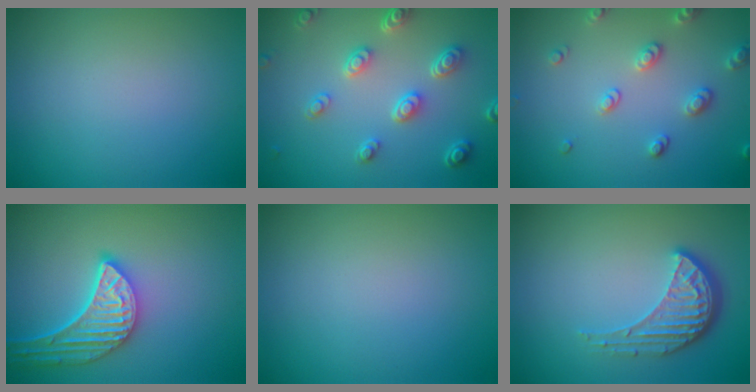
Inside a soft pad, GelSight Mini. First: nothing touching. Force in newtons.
{"total": 4.6, "press": 3.4, "slide": 3.0}
{"total": 2.7, "press": 2.7, "slide": 0.5}
{"total": 5.3, "press": 4.4, "slide": 3.0}
{"total": 0.0}
{"total": 4.0, "press": 3.1, "slide": 2.6}